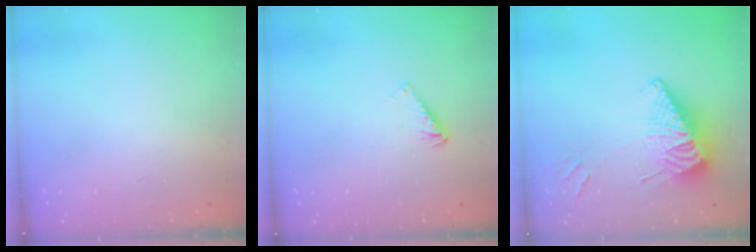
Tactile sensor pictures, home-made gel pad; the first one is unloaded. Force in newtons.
{"total": 3.4, "press": 3.4, "slide": 0.1}
{"total": 11.0, "press": 10.9, "slide": 0.9}